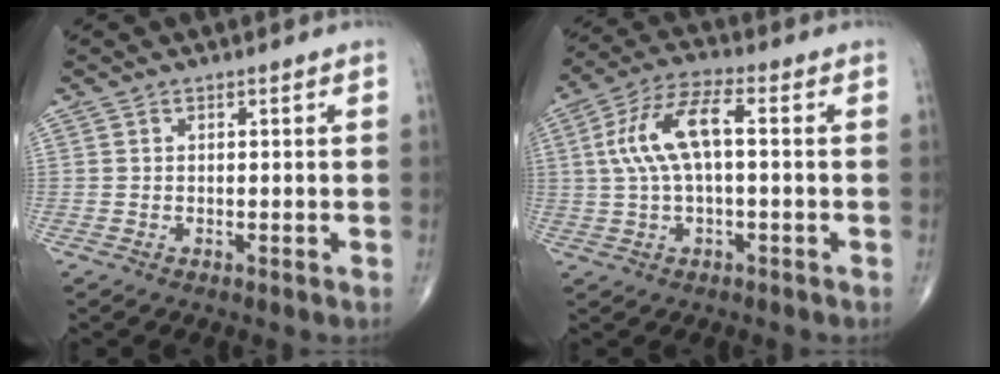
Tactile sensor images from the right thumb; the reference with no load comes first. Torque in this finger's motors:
{"motor_torque": [-0.19, 0.72, 0.80, -0.02, 0.32]}